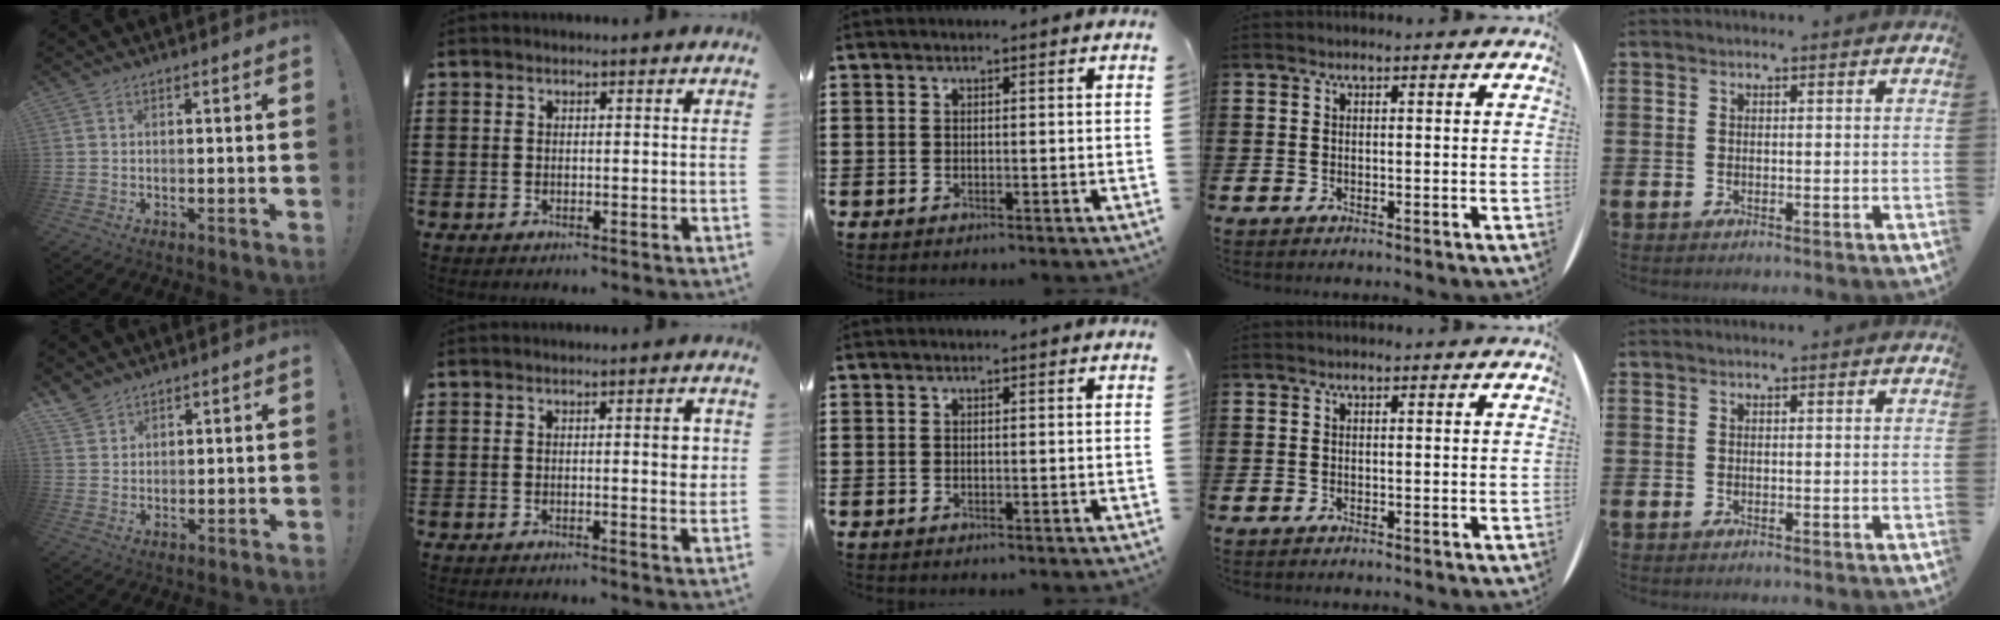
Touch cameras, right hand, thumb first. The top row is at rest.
{"thumb": {"total": 3.9, "force": [3.5, 1.7, 0.7], "torque": [-0.008, -0.023, 0.067]}, "index": {"total": 3.2, "force": [0.2, 0.6, 3.1], "torque": [-0.038, -0.004, -0.002]}}